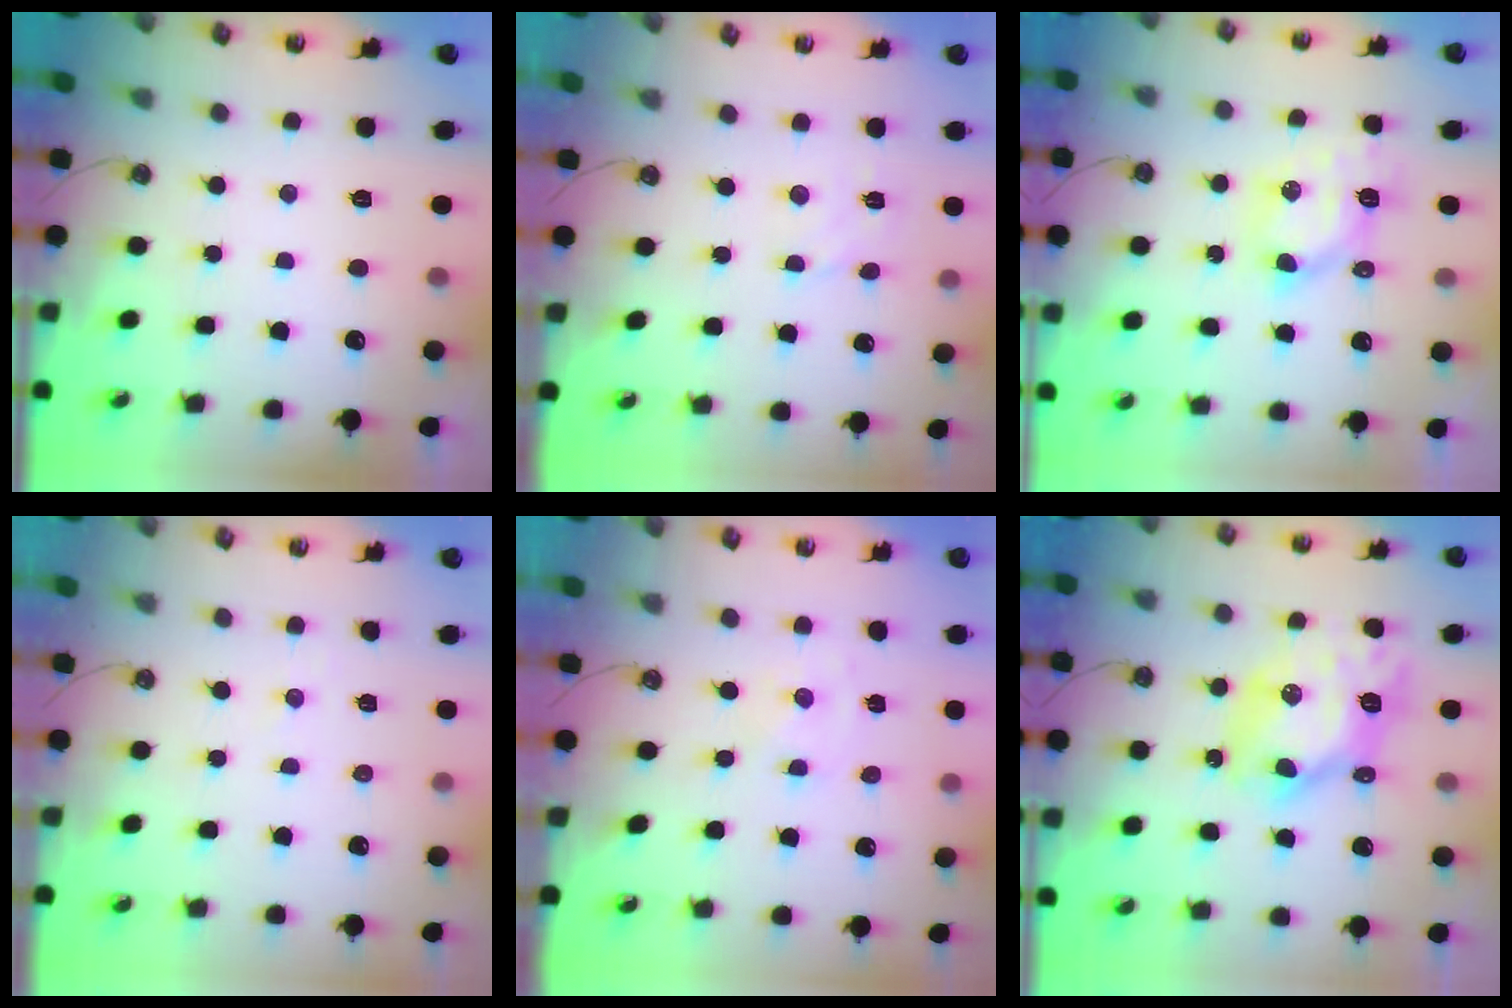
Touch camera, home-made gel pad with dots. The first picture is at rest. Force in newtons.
{"total": 2.6, "press": 2.5, "slide": 0.7}
{"total": 6.4, "press": 6.4, "slide": 0.2}
{"total": 2.7, "press": 2.7, "slide": 0.3}
{"total": 0.0}
{"total": 10.7, "press": 10.7, "slide": 0.5}